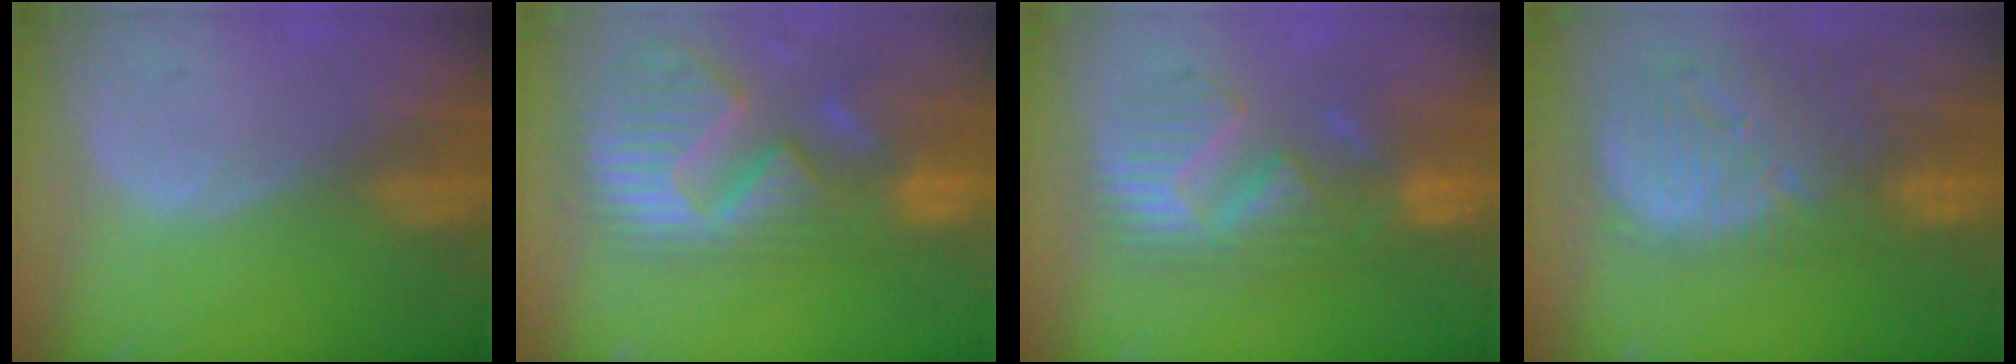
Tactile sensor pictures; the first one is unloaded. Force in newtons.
{"total": 14.3, "press": 11.9, "slide": 7.9}
{"total": 8.9, "press": 8.9, "slide": 0.0}
{"total": 13.2, "press": 11.5, "slide": 6.5}